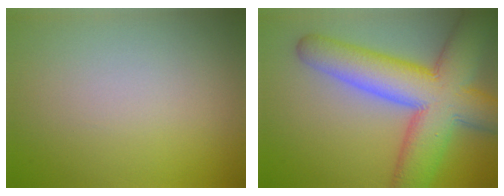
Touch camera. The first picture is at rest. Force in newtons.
{"total": 11.9, "press": 11.9, "slide": 0.6}